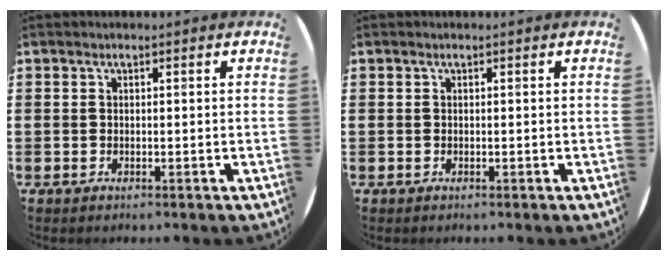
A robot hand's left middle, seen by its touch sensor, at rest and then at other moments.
{"total": 0.0}